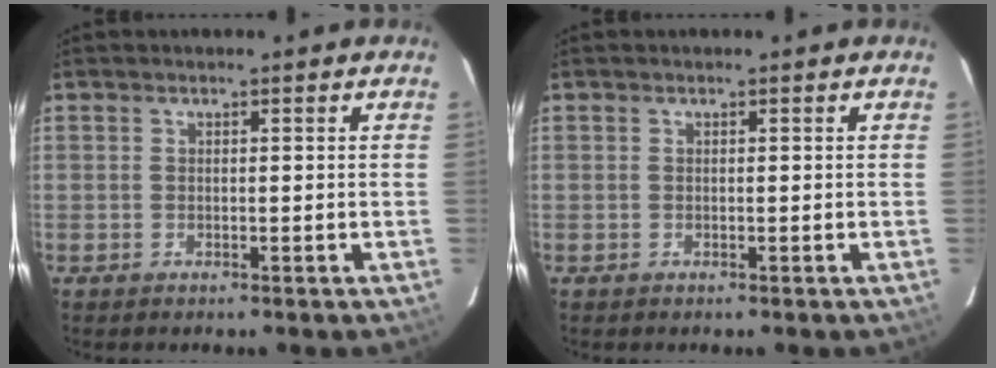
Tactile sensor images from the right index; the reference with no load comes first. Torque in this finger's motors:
{"motor_torque": [0.00, 0.00, 0.00, 0.00]}